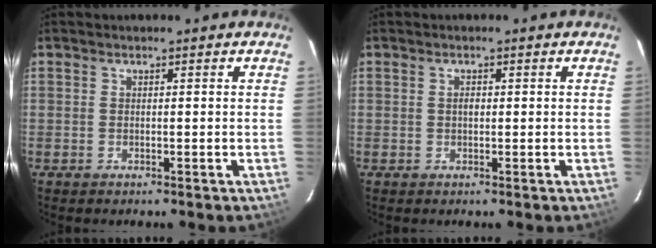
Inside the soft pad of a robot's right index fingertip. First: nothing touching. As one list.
[{"total": 1.1, "force": [0.1, 0.8, 0.7], "torque": [-0.012, 0.005, 0.000]}]